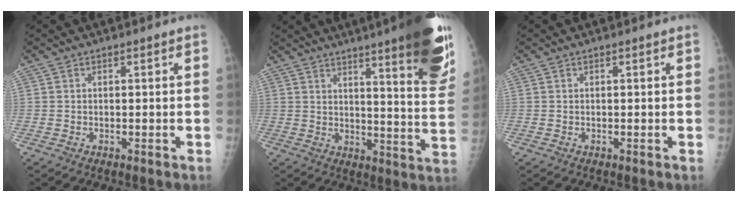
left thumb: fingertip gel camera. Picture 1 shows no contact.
{"total": 20.4, "force": [12.9, 2.7, 15.6], "torque": [-0.183, -0.067, 0.164]}
{"total": 0.0}